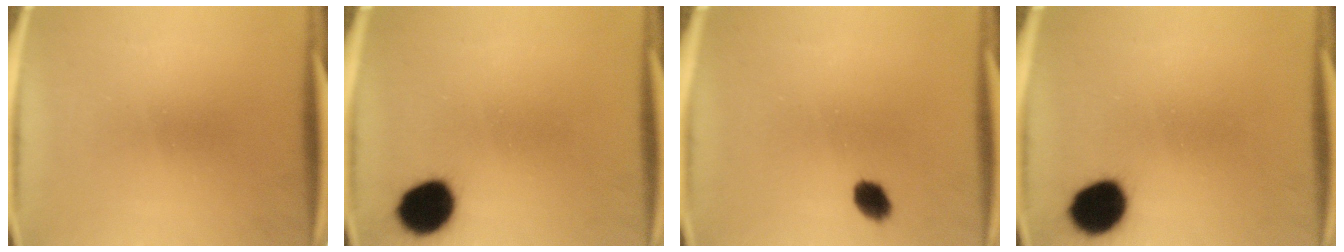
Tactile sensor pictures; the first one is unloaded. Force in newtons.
{"total": 11.1}
{"total": 3.7}
{"total": 11.1}